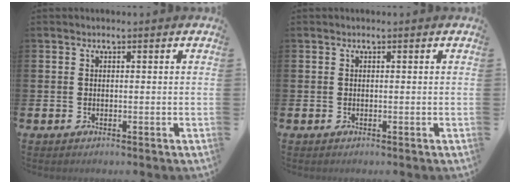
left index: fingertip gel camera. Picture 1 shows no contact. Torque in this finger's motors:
{"motor_torque": [0.00, 0.00, 0.01, 0.00]}